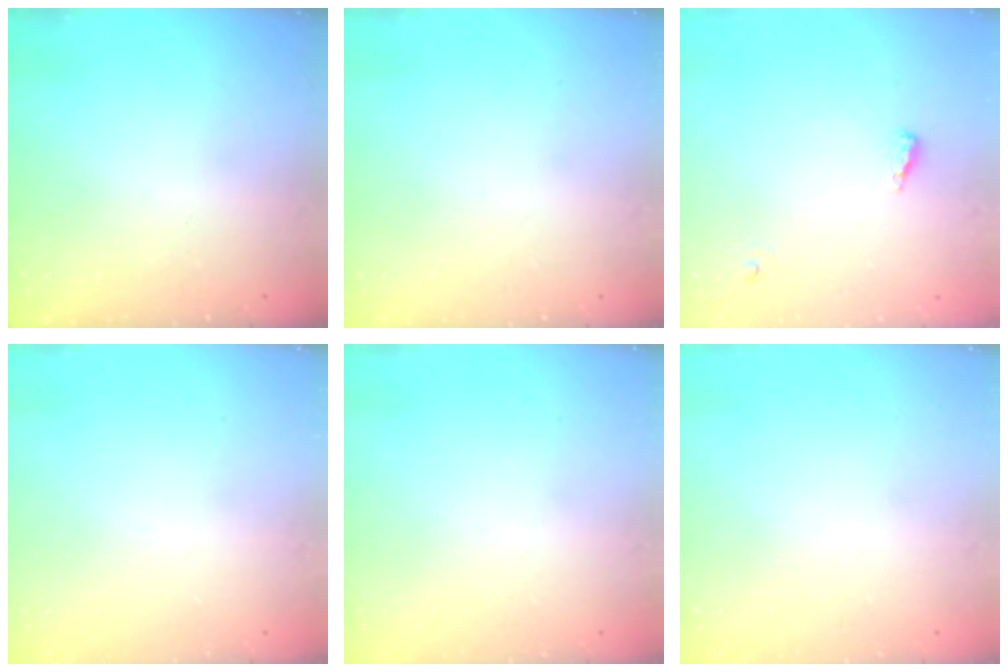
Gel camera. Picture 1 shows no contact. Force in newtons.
{"total": 0.0}
{"total": 4.6, "press": 4.4, "slide": 1.1}
{"total": 0.0}
{"total": 0.0}
{"total": 0.0}